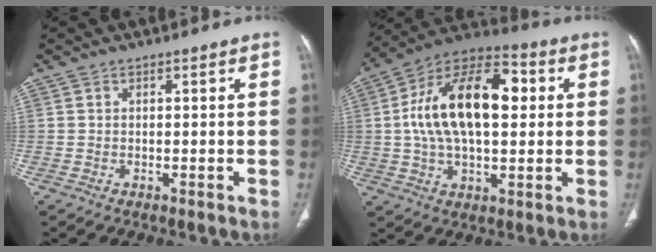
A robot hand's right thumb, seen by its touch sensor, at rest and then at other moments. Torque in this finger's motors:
{"motor_torque": [1.80, 3.21, 1.19, -0.56, 0.32]}